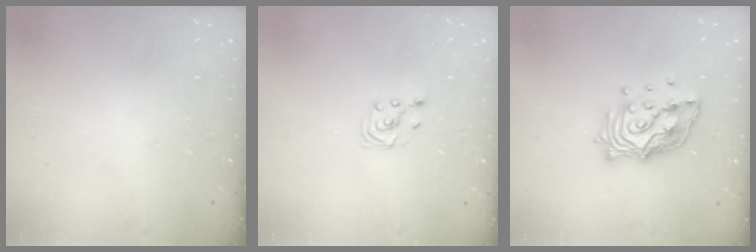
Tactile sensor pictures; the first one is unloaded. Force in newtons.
{"total": 2.3, "press": 2.2, "slide": 0.6}
{"total": 13.4, "press": 13.3, "slide": 1.3}